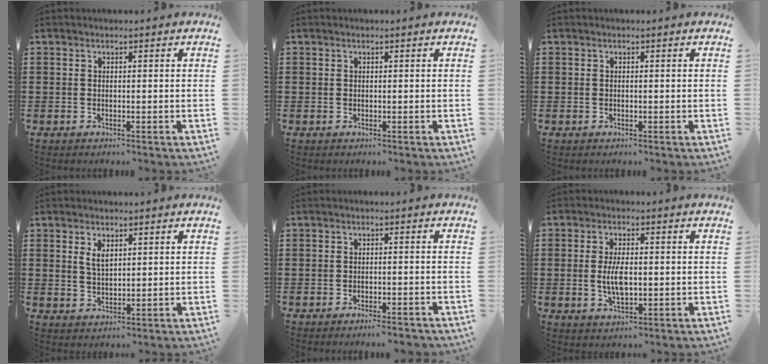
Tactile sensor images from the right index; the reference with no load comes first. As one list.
[{"total": 0.0}, {"total": 0.0}, {"total": 2.6, "force": [1.4, 1.2, 1.8], "torque": [-0.040, 0.002, 0.025]}, {"total": 1.9, "force": [-1.7, -0.1, 0.8], "torque": [-0.016, -0.002, -0.032]}, {"total": 4.9, "force": [-0.1, 2.0, 4.4], "torque": [-0.091, -0.001, -0.004]}]